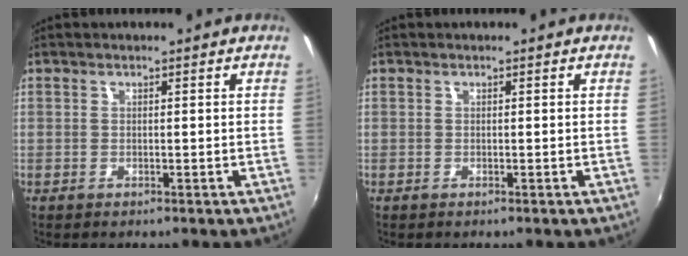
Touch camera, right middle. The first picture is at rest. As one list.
[{"total": 0.0}]